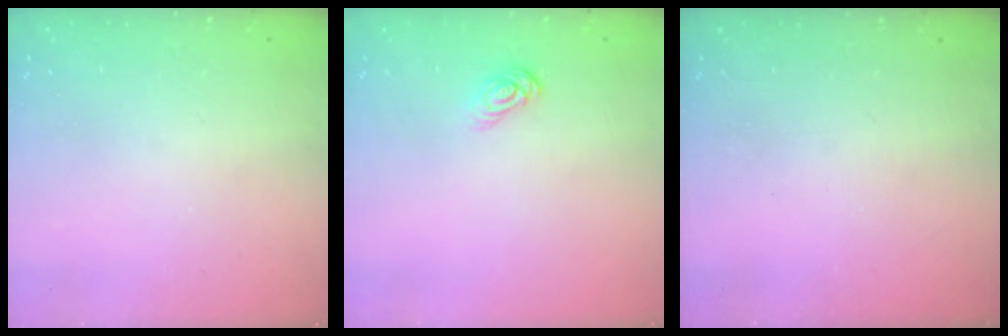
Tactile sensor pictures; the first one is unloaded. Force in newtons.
{"total": 6.0, "press": 6.0, "slide": 0.4}
{"total": 0.0}